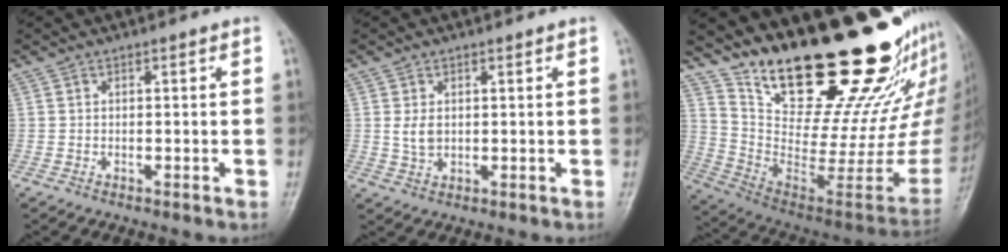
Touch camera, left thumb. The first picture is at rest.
{"total": 3.1, "force": [0.7, 2.1, 2.1], "torque": [-0.031, -0.007, 0.018]}
{"total": 30.9, "force": [22.9, 8.8, 18.7], "torque": [-0.248, -0.167, 0.365]}